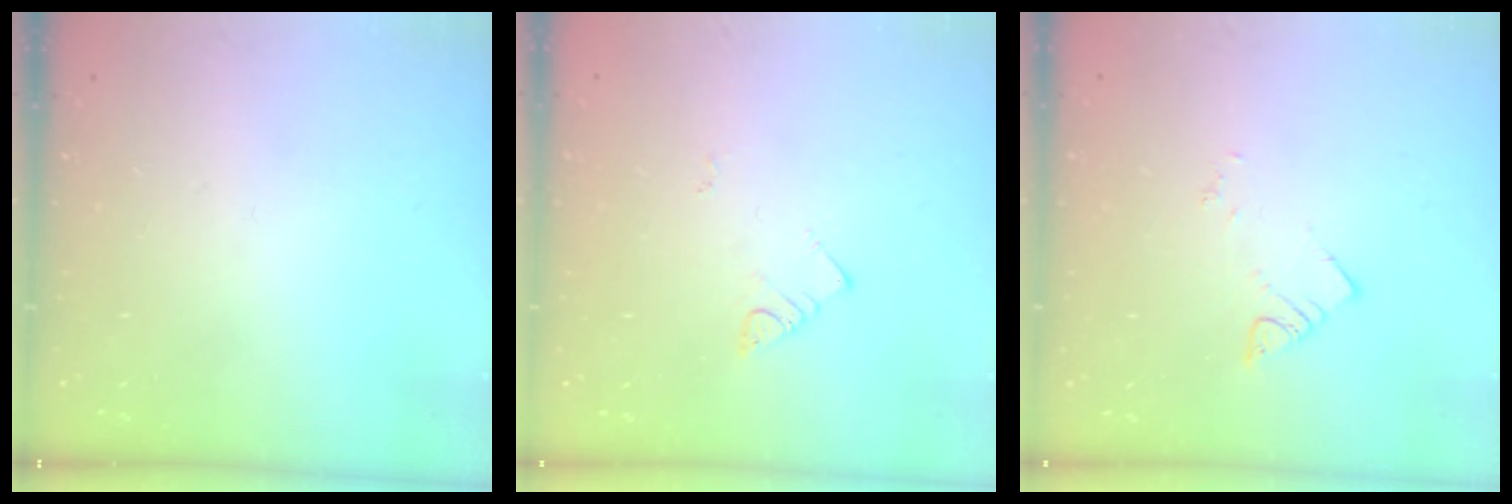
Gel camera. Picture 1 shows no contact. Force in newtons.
{"total": 2.7, "press": 2.7, "slide": 0.6}
{"total": 3.7, "press": 3.7, "slide": 0.5}